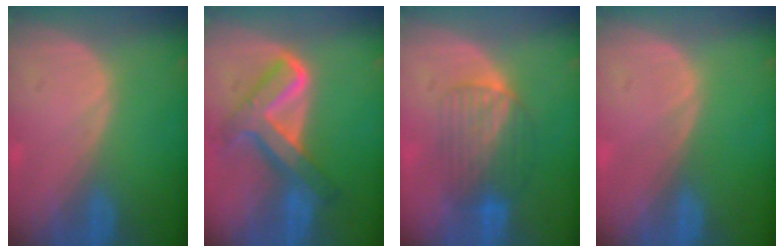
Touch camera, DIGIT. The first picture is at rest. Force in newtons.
{"total": 8.3, "press": 8.3, "slide": 0.6}
{"total": 6.3, "press": 6.2, "slide": 1.1}
{"total": 0.0}